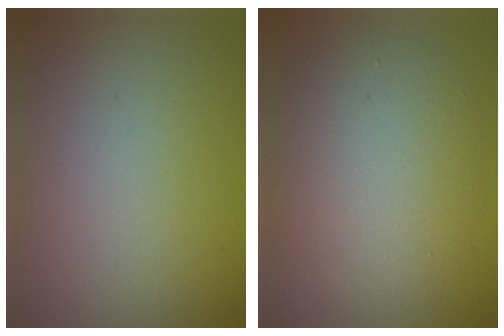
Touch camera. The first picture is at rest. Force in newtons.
{"total": 7.0, "press": 7.0, "slide": 0.2}